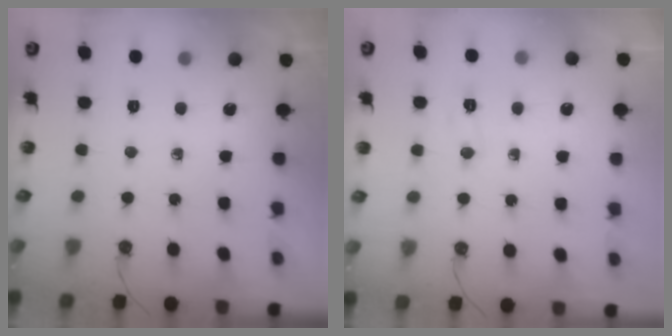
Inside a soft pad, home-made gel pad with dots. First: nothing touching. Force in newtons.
{"total": 9.4, "press": 3.9, "slide": 8.6}